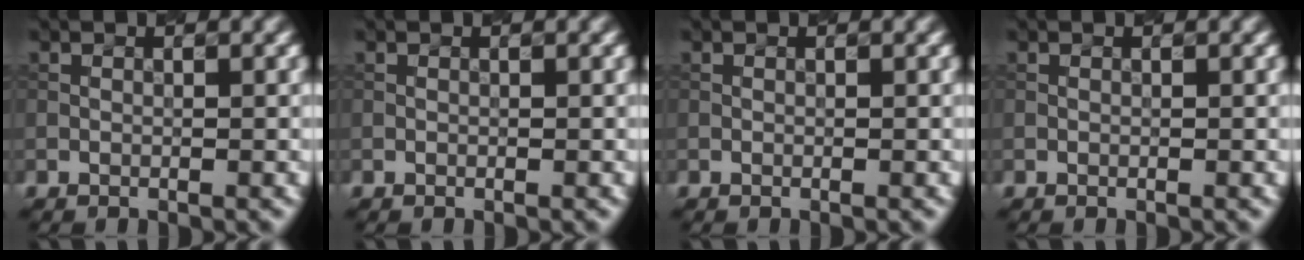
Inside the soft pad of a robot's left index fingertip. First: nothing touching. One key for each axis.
{"total": 0.0}
{"total": 0.0}
{"total": 0.0}